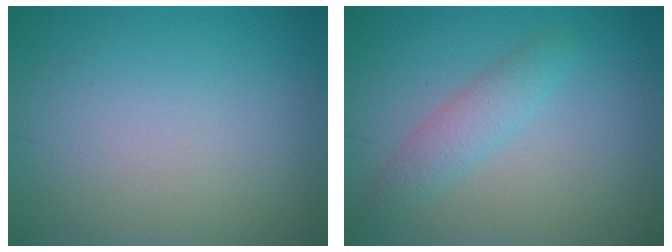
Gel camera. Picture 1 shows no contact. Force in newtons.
{"total": 2.3, "press": 2.3, "slide": 0.1}